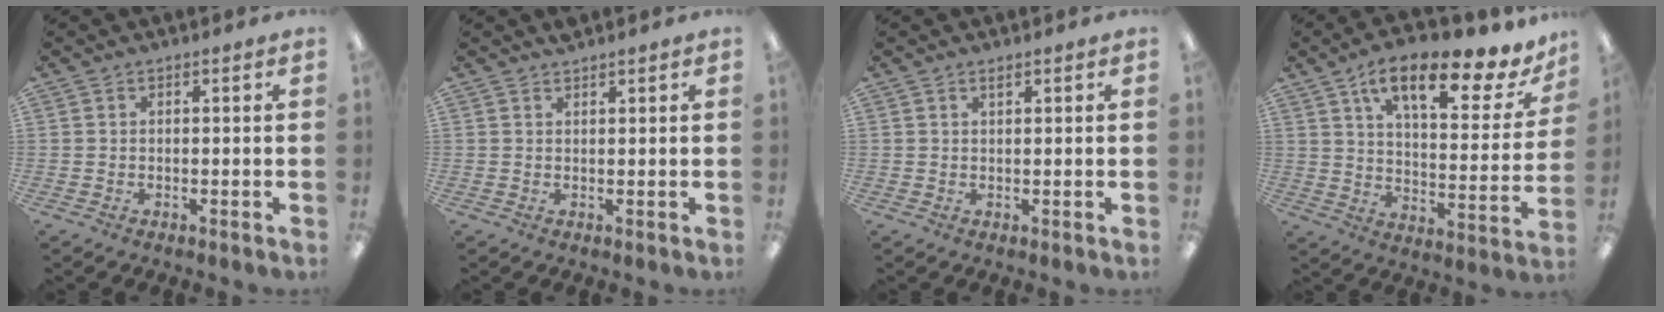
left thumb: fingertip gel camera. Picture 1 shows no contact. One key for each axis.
{"total": 1.2, "fx": 1.2, "fy": 0.0, "fz": 0.2, "tx": -0.006, "ty": -0.001, "tz": 0.023}
{"total": 1.1, "fx": 0.9, "fy": 0.1, "fz": 0.6, "tx": -0.013, "ty": 0.000, "tz": 0.016}
{"total": 17.8, "fx": 11.5, "fy": 5.7, "fz": 12.3, "tx": -0.187, "ty": -0.068, "tz": 0.184}